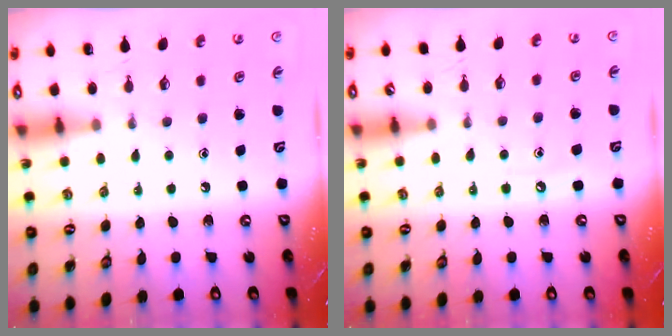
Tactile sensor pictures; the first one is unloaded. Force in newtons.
{"total": 4.8, "press": 4.7, "slide": 0.7}